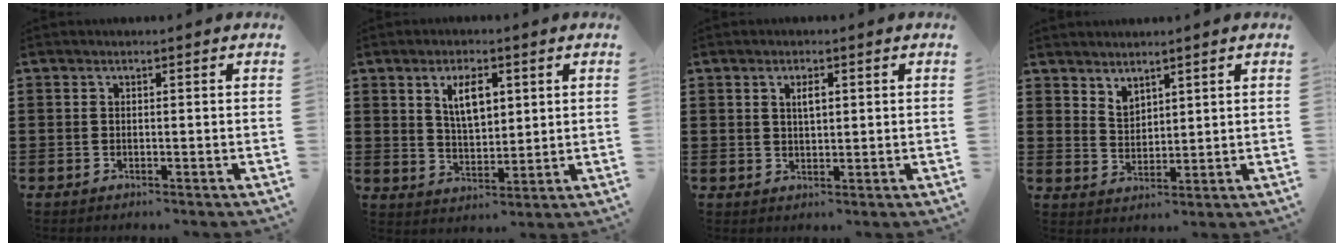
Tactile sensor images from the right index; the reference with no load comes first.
{"total": 5.8, "force": [2.2, 2.8, 4.6], "torque": [-0.084, 0.005, 0.034]}
{"total": 2.1, "force": [0.7, 0.8, 1.8], "torque": [-0.038, 0.004, 0.010]}
{"total": 2.8, "force": [2.5, 1.2, 0.2], "torque": [-0.011, 0.000, 0.049]}